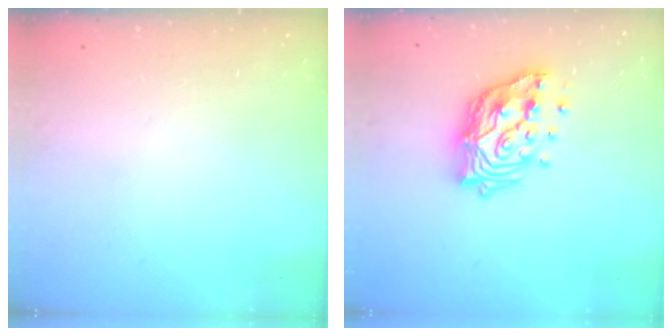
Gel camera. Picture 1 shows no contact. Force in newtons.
{"total": 17.0, "press": 16.8, "slide": 2.2}